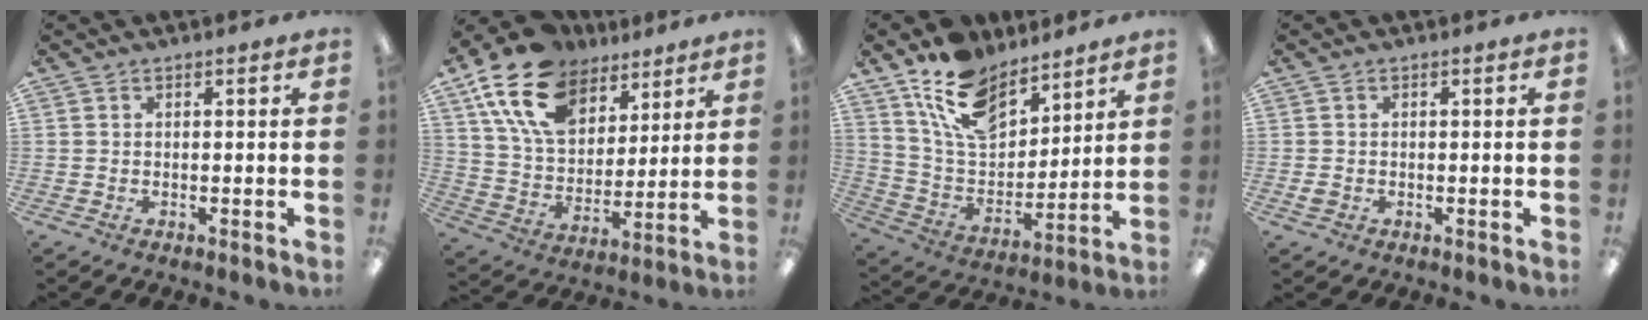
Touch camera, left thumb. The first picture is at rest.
{"total": 18.6, "force": [11.4, 11.5, 9.1], "torque": [-0.182, -0.043, 0.211]}
{"total": 15.6, "force": [11.2, 8.4, 6.9], "torque": [-0.142, -0.050, 0.212]}
{"total": 0.7, "force": [0.0, 0.7, 0.0], "torque": [0.000, 0.005, -0.001]}